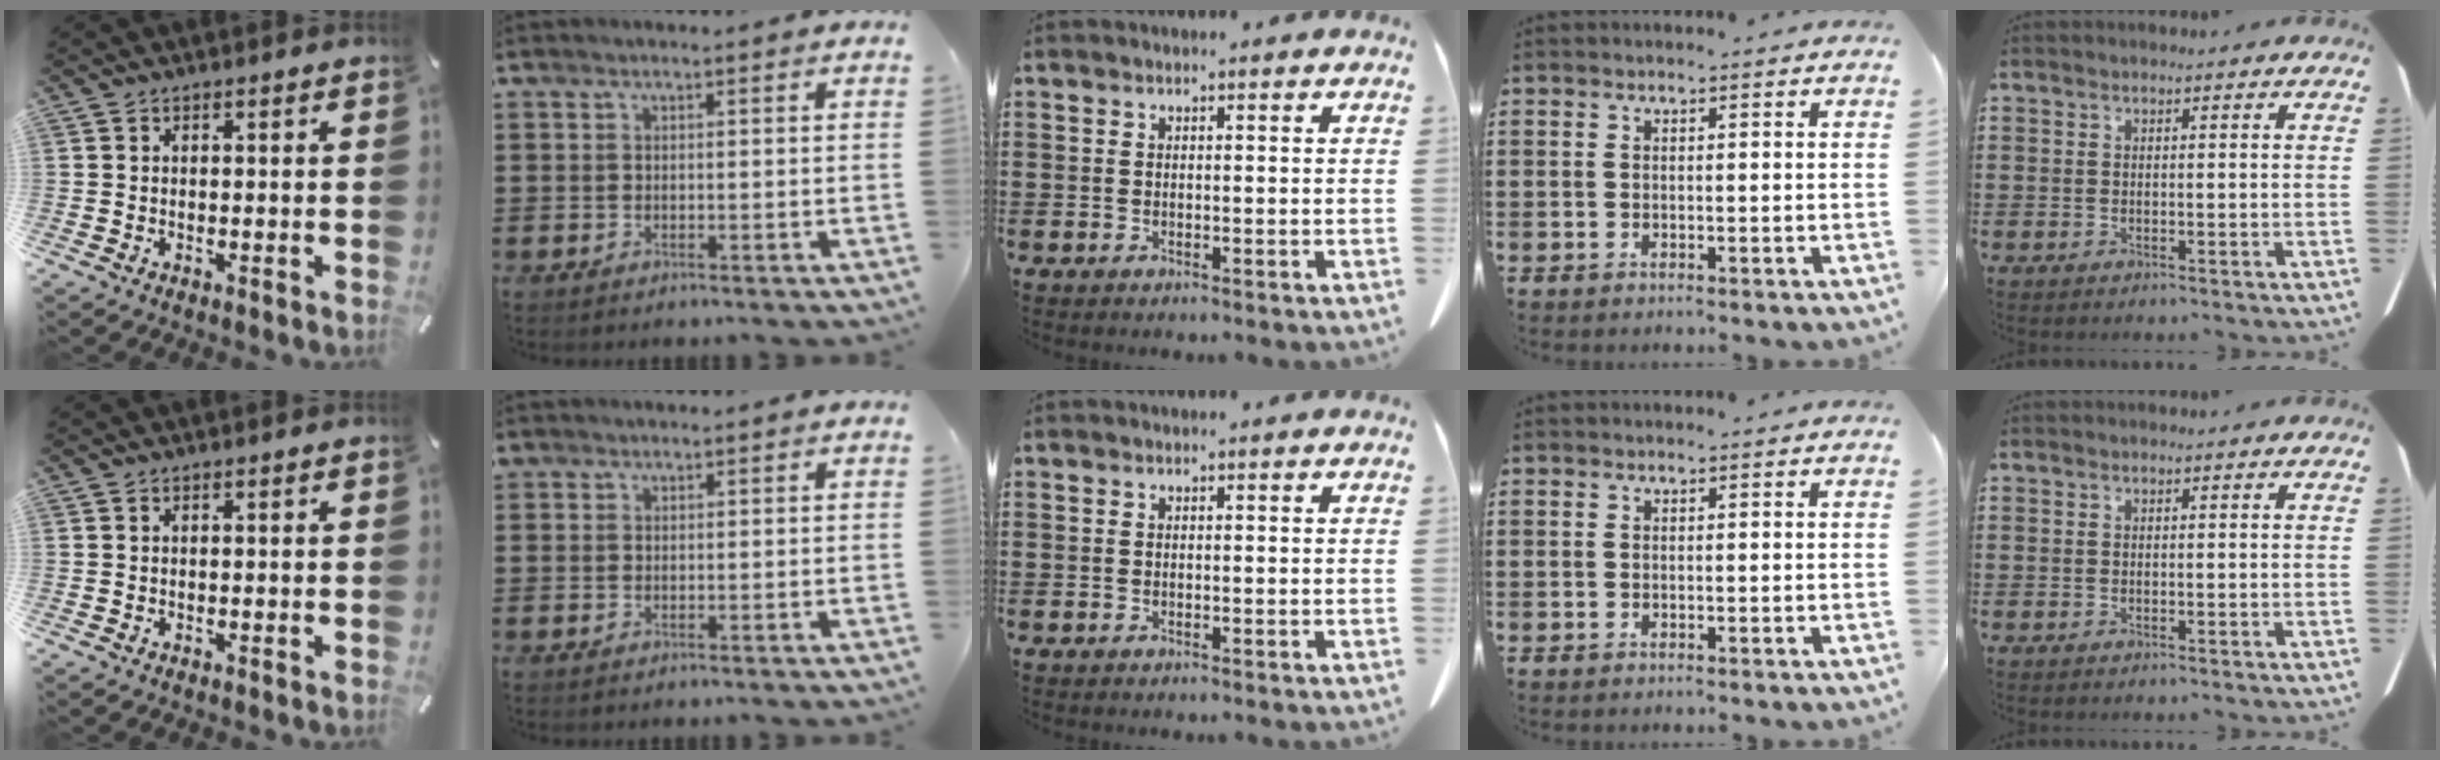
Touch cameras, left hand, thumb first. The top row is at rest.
{"index": {"total": 0.5, "force": [0.4, 0.4, 0.1], "torque": [-0.003, 0.003, 0.007]}}